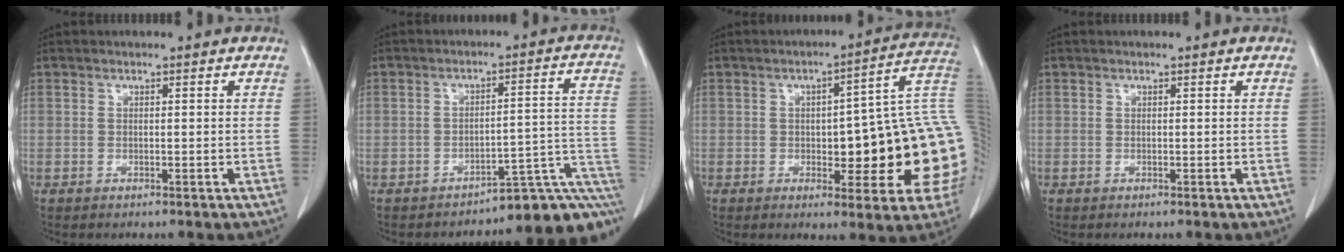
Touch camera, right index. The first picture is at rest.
{"total": 9.9, "force": [-8.2, 2.5, 4.8], "torque": [-0.024, 0.069, -0.092]}
{"total": 19.4, "force": [-1.1, 4.4, 18.8], "torque": [-0.189, 0.035, -0.002]}
{"total": 0.0}